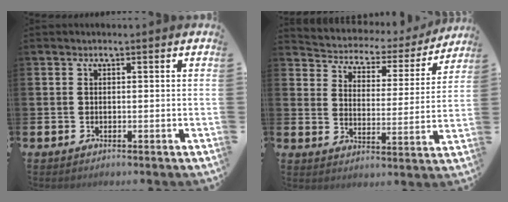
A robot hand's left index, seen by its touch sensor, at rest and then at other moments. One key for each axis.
{"total": 4.0, "fx": 3.5, "fy": 1.9, "fz": 0.3, "tx": -0.036, "ty": -0.030, "tz": 0.052}